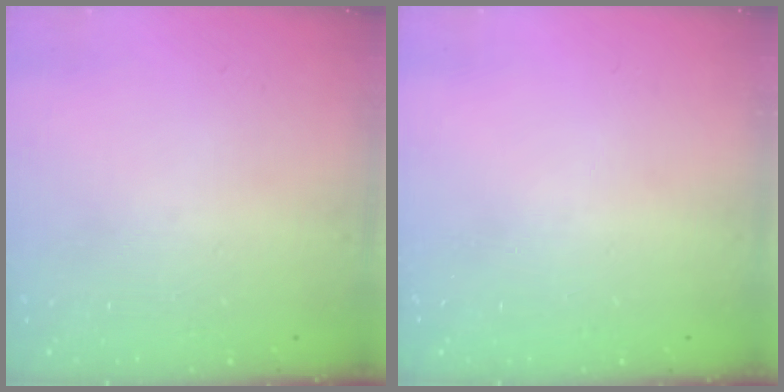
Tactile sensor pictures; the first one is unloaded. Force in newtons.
{"total": 0.0}